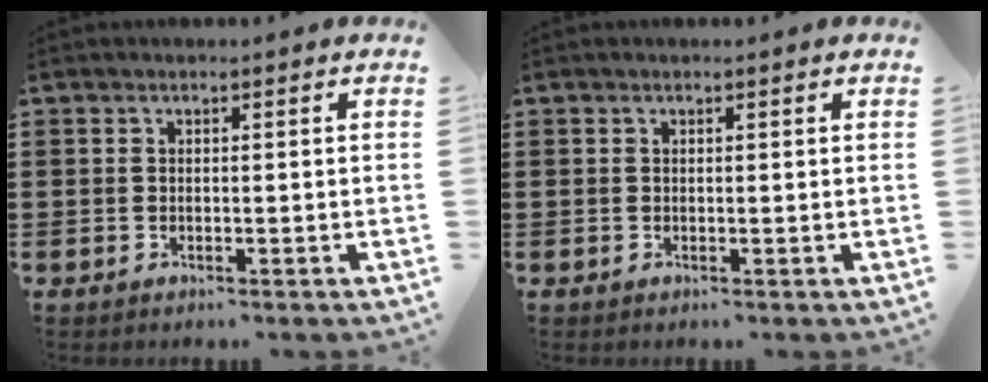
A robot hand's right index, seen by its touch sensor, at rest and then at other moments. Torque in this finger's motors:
{"motor_torque": [-0.27, -0.15, 0.01, -0.01]}